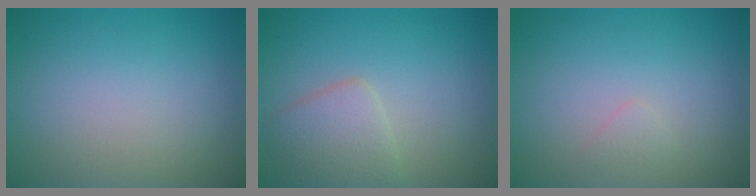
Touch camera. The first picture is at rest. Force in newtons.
{"total": 3.1, "press": 3.1, "slide": 0.1}
{"total": 0.7, "press": 0.7, "slide": 0.0}